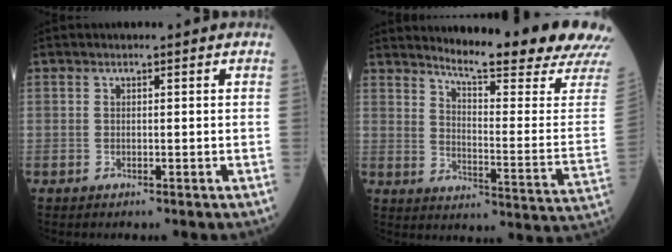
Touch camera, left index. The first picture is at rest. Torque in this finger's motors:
{"motor_torque": [1.06, -0.83, 0.28, 0.15]}